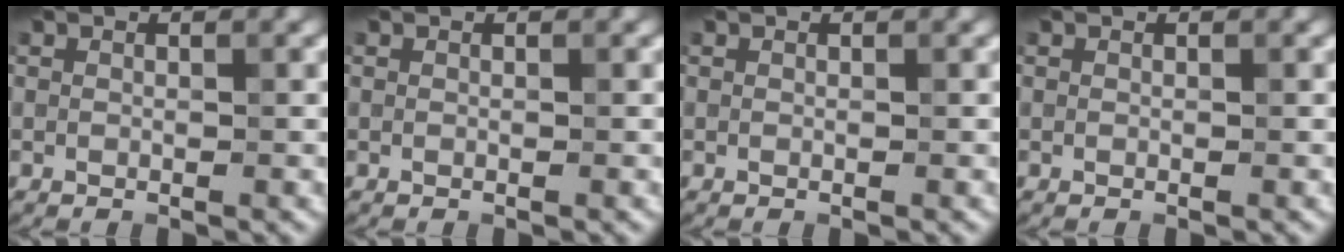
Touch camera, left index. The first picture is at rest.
{"total": 0.0}
{"total": 0.0}
{"total": 0.0}